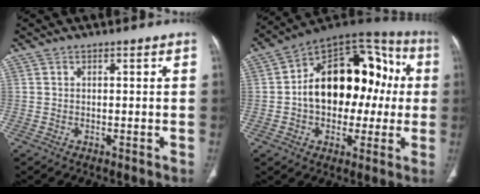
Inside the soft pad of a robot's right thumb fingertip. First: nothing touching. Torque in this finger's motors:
{"motor_torque": [1.50, 3.51, 1.60, -0.43, 0.16]}